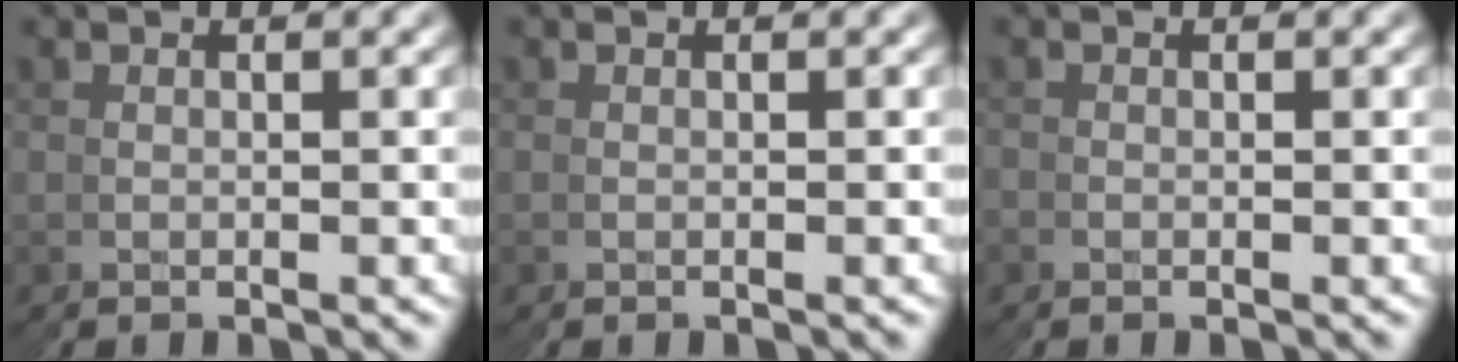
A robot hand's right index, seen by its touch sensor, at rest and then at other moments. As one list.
[{"total": 0.0}, {"total": 0.9, "force": [-0.4, 0.2, -0.8], "torque": [0.012, -0.003, -0.008]}]